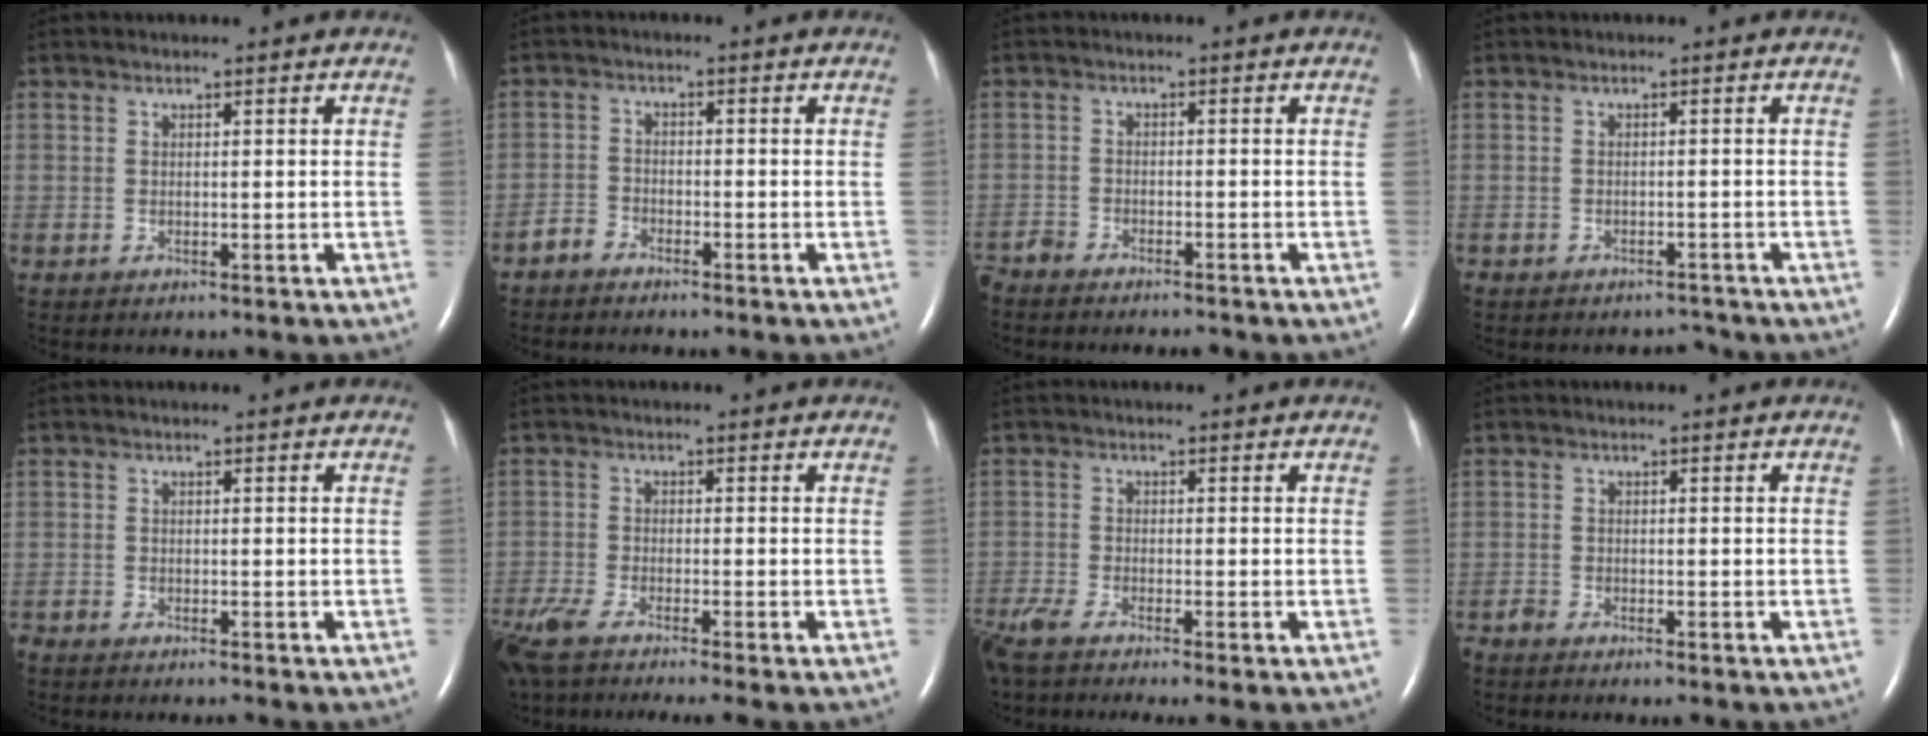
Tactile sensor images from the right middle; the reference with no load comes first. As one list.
[{"total": 2.3, "force": [-2.0, 1.0, 0.3], "torque": [-0.010, 0.002, -0.040]}, {"total": 5.6, "force": [-5.3, 0.9, 1.6], "torque": [-0.023, -0.010, -0.089]}, {"total": 1.8, "force": [-1.7, 0.7, -0.2], "torque": [0.005, -0.002, -0.025]}, {"total": 2.2, "force": [-2.1, -0.1, 0.6], "torque": [-0.010, -0.006, -0.035]}, {"total": 10.4, "force": [-8.4, 0.7, 6.0], "torque": [-0.116, -0.021, -0.148]}, {"total": 6.9, "force": [-5.6, 0.3, 3.9], "torque": [-0.079, -0.014, -0.105]}, {"total": 2.2, "force": [-2.1, 0.0, 0.7], "torque": [-0.012, -0.005, -0.037]}]